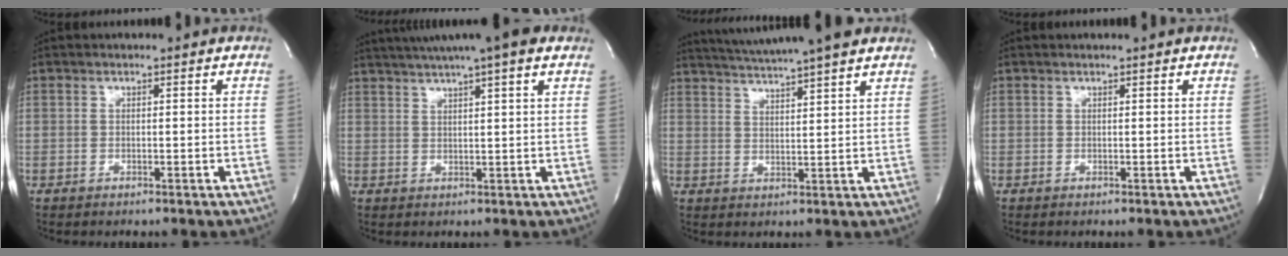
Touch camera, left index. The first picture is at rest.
{"total": 11.7, "force": [9.0, 0.4, 7.5], "torque": [-0.128, 0.031, 0.115]}
{"total": 12.9, "force": [11.3, -0.3, 6.3], "torque": [-0.115, 0.015, 0.160]}
{"total": 0.0}